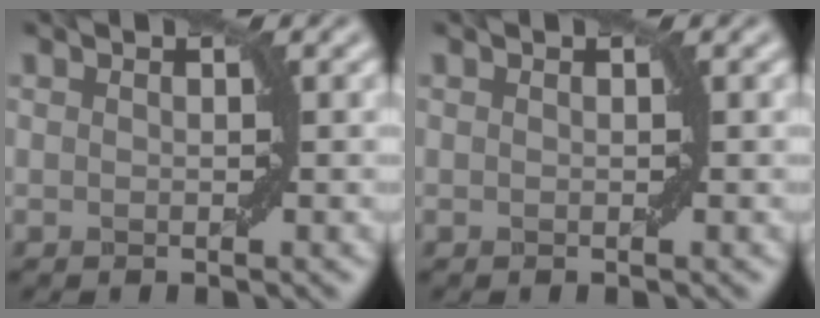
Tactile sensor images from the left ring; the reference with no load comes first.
{"total": 0.0}